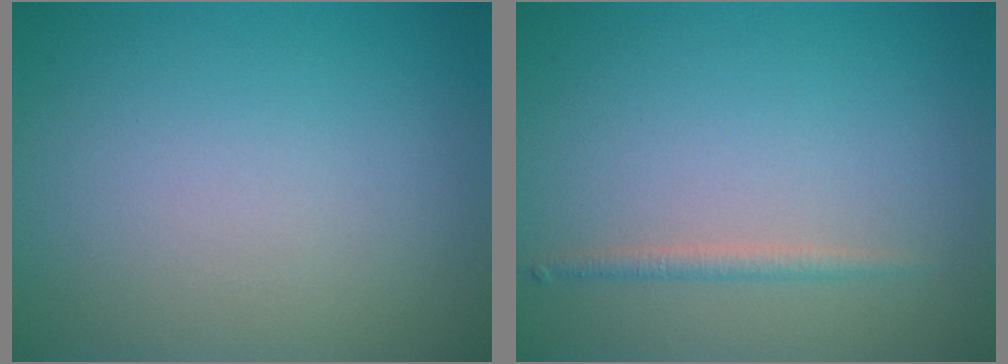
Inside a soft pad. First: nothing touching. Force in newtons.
{"total": 1.1, "press": 1.1, "slide": 0.0}